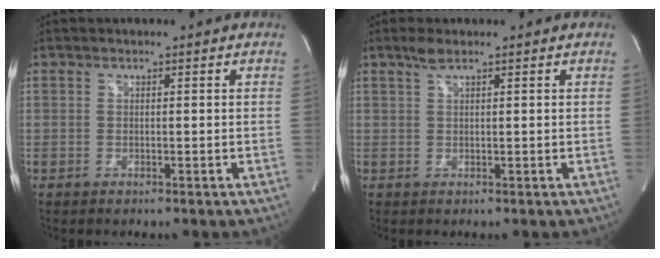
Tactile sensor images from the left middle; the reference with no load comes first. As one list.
[{"total": 1.7, "force": [1.3, 0.1, 1.2], "torque": [-0.031, 0.005, 0.027]}]